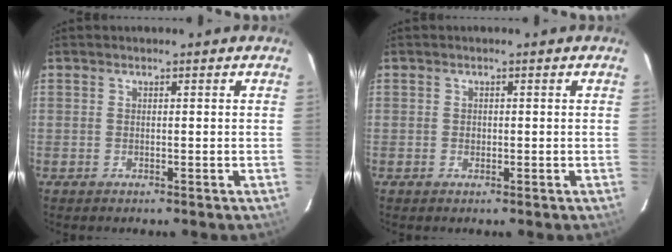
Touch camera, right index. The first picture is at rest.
{"total": 0.8, "force": [-0.1, 0.7, 0.3], "torque": [-0.001, 0.001, -0.002]}